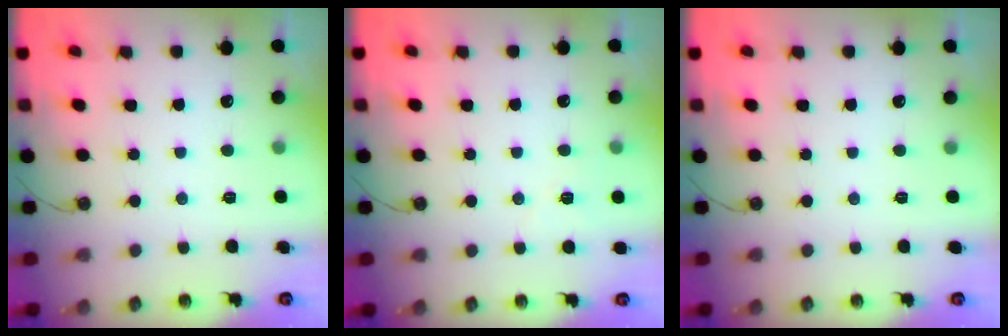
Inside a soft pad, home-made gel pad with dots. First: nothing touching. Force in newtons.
{"total": 5.7, "press": 5.7, "slide": 0.4}
{"total": 0.0}